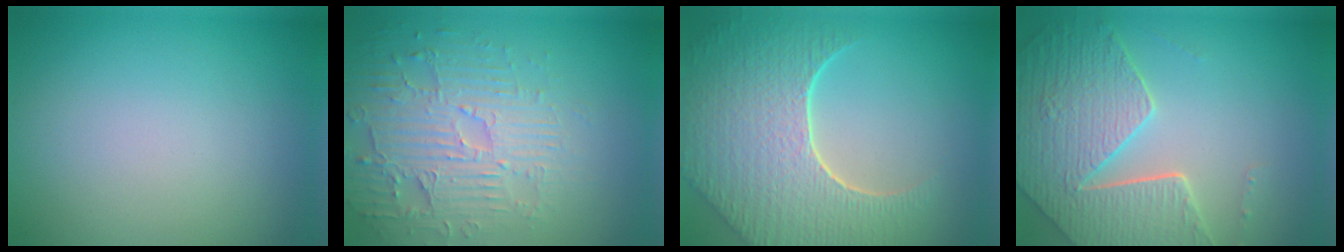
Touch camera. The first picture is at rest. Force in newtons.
{"total": 4.4, "press": 4.0, "slide": 1.8}
{"total": 8.7, "press": 6.2, "slide": 6.1}
{"total": 7.3, "press": 5.5, "slide": 4.7}